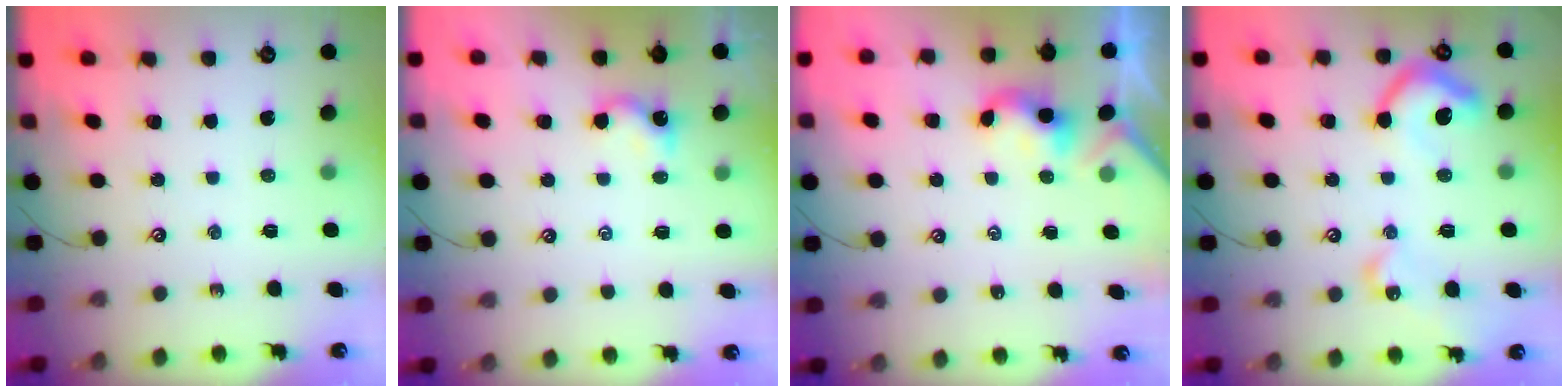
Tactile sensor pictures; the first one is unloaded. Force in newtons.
{"total": 0.8, "press": 0.7, "slide": 0.4}
{"total": 2.0, "press": 2.0, "slide": 0.2}
{"total": 12.7, "press": 12.7, "slide": 1.2}